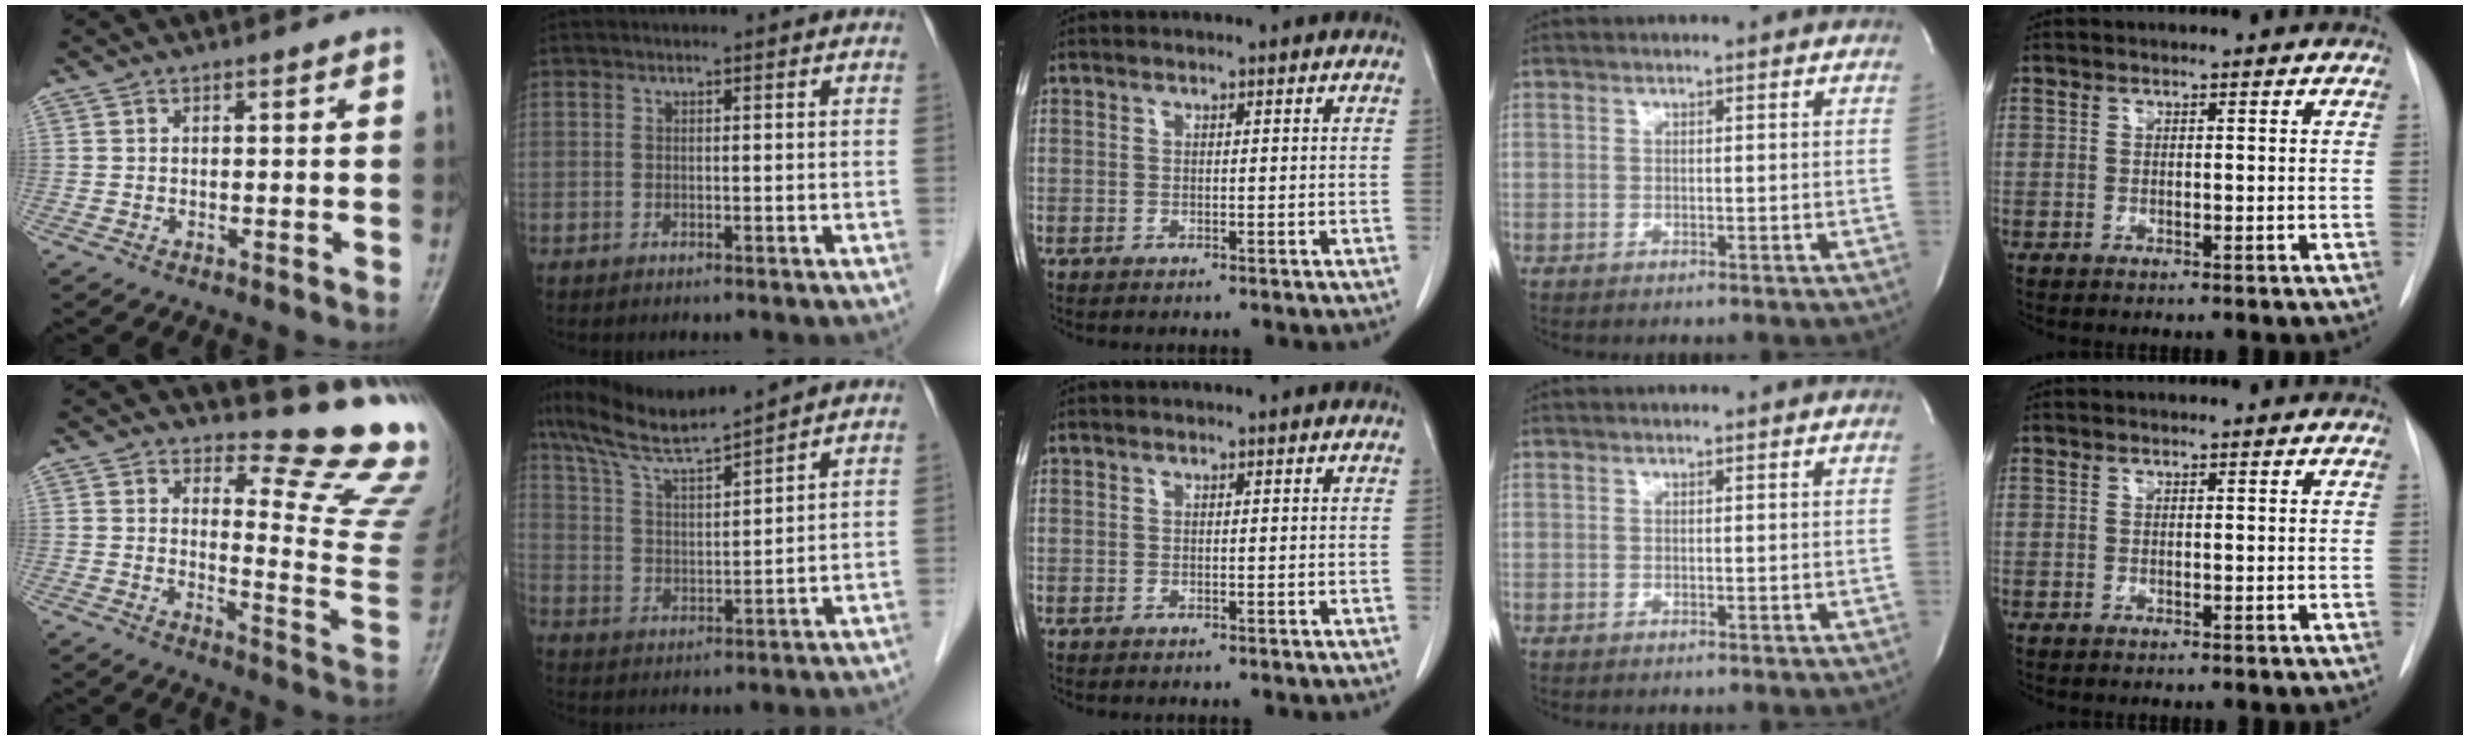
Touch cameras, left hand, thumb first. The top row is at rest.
{"thumb": {"total": 15.4, "force": [14.4, 2.7, 4.9], "torque": [-0.022, -0.185, 0.158]}, "index": {"total": 10.0, "force": [8.7, -0.3, 4.9], "torque": [-0.101, 0.009, 0.164]}}